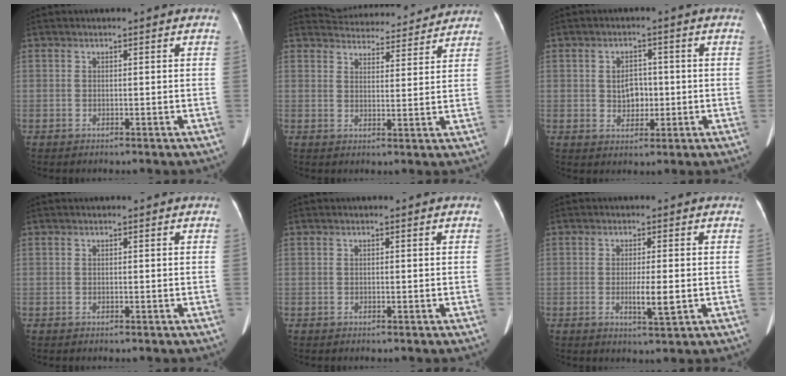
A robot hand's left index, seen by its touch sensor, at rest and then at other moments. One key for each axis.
{"total": 13.5, "fx": 13.0, "fy": 3.0, "fz": 2.0, "tx": -0.015, "ty": 0.019, "tz": 0.160}
{"total": 3.9, "fx": -0.2, "fy": 2.9, "fz": 2.7, "tx": -0.045, "ty": 0.008, "tz": 0.002}
{"total": 0.0}
{"total": 0.0}
{"total": 3.8, "fx": -0.7, "fy": 0.4, "fz": 3.7, "tx": -0.068, "ty": -0.006, "tz": -0.011}